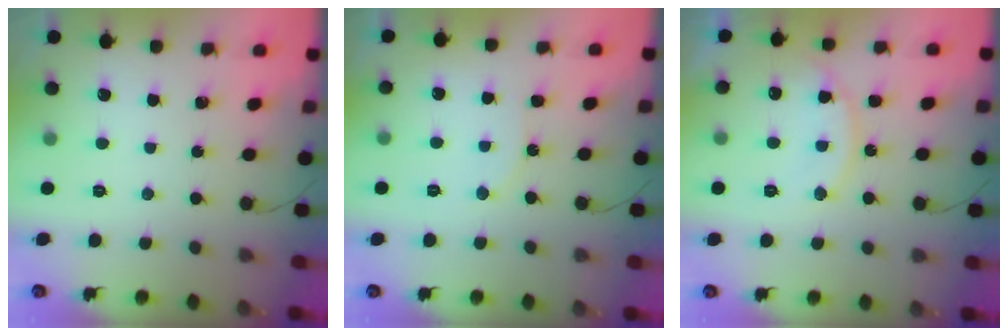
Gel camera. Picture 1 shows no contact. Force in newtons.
{"total": 6.5, "press": 6.2, "slide": 1.9}
{"total": 13.6, "press": 13.5, "slide": 1.0}